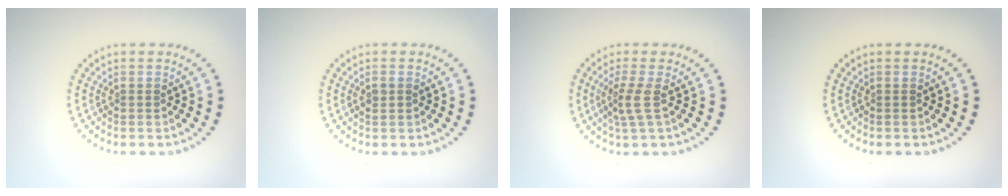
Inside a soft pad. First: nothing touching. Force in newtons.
{"total": 0.9, "press": 0.9, "slide": 0.3}
{"total": 2.4, "press": 1.6, "slide": 1.8}
{"total": 0.0}